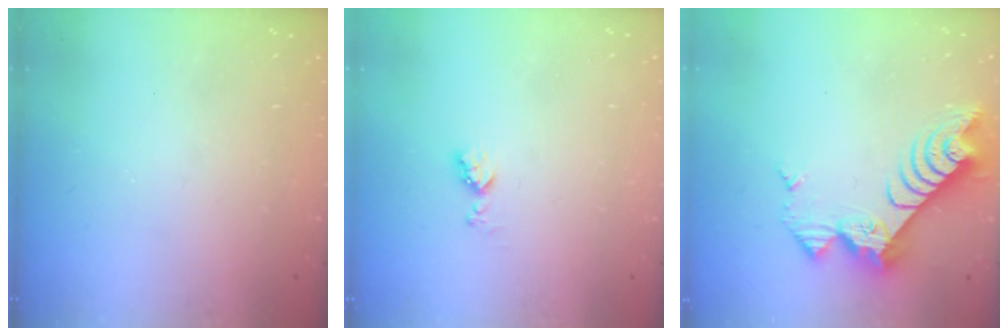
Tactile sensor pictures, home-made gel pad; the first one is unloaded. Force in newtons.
{"total": 3.7, "press": 3.7, "slide": 0.6}
{"total": 10.4, "press": 10.4, "slide": 1.1}